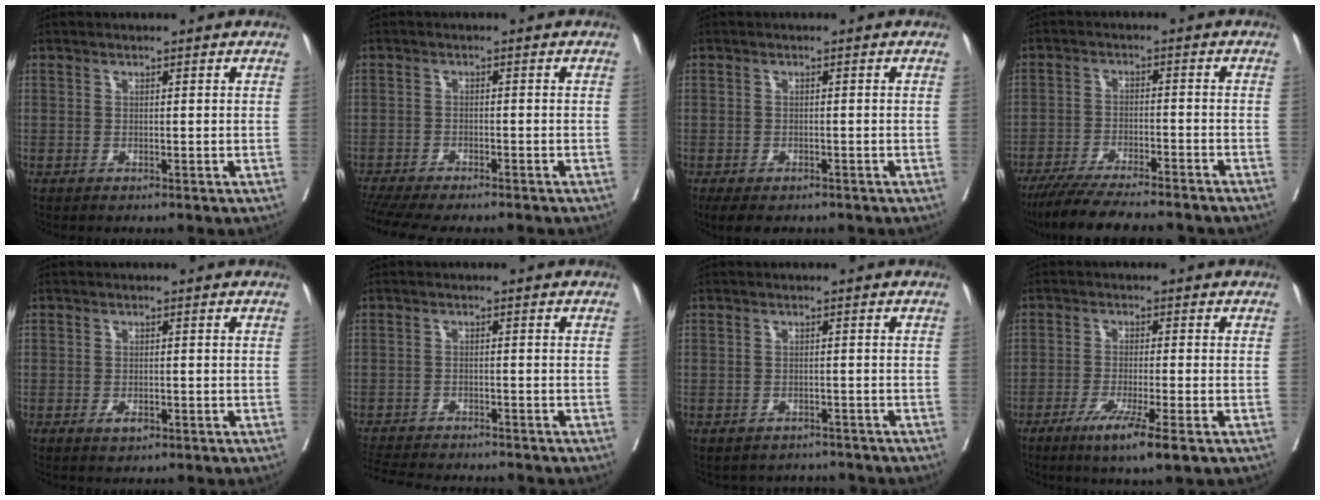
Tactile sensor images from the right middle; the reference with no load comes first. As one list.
[{"total": 11.8, "force": [-10.3, 2.1, 5.4], "torque": [-0.090, -0.009, -0.147]}, {"total": 5.2, "force": [-4.0, 2.4, 2.5], "torque": [-0.030, -0.007, -0.056]}, {"total": 15.1, "force": [-13.2, 1.5, 7.1], "torque": [-0.113, -0.025, -0.198]}, {"total": 1.7, "force": [-0.9, 0.8, 1.2], "torque": [-0.017, 0.001, -0.011]}, {"total": 10.7, "force": [-9.8, 1.9, 3.7], "torque": [-0.066, -0.008, -0.145]}, {"total": 4.2, "force": [-3.9, 1.6, -0.3], "torque": [0.008, 0.010, -0.049]}, {"total": 7.1, "force": [-4.0, 0.0, 5.9], "torque": [-0.102, -0.020, -0.067]}]